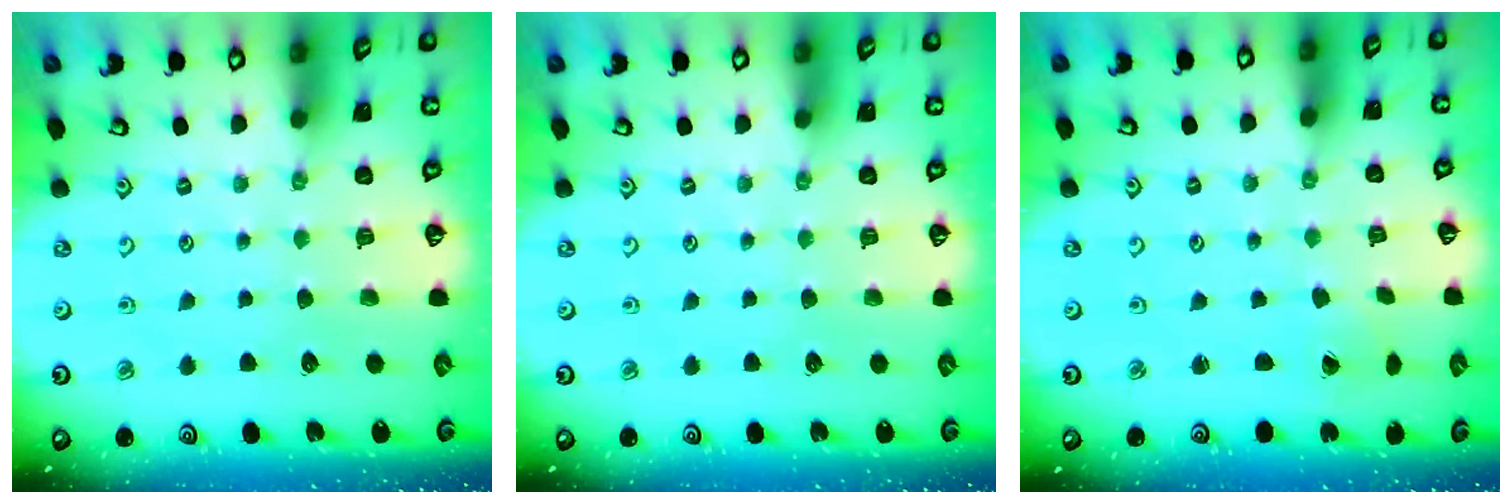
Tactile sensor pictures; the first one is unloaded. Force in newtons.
{"total": 0.0}
{"total": 0.6, "press": 0.3, "slide": 0.5}